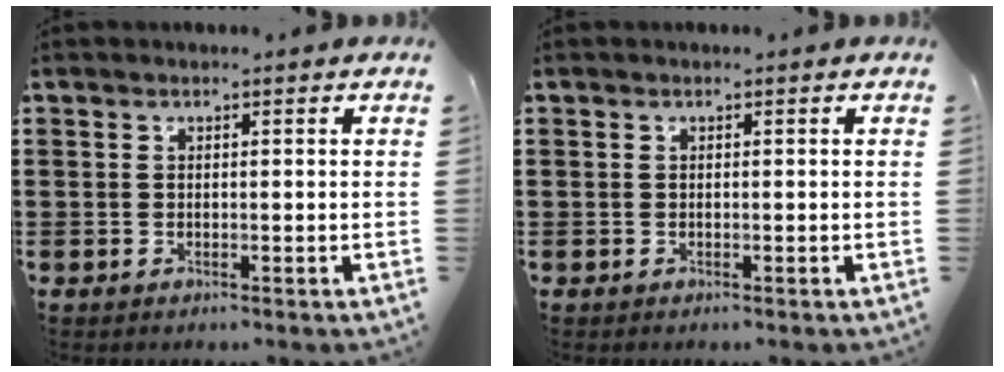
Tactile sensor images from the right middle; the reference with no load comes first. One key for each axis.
{"total": 0.0}